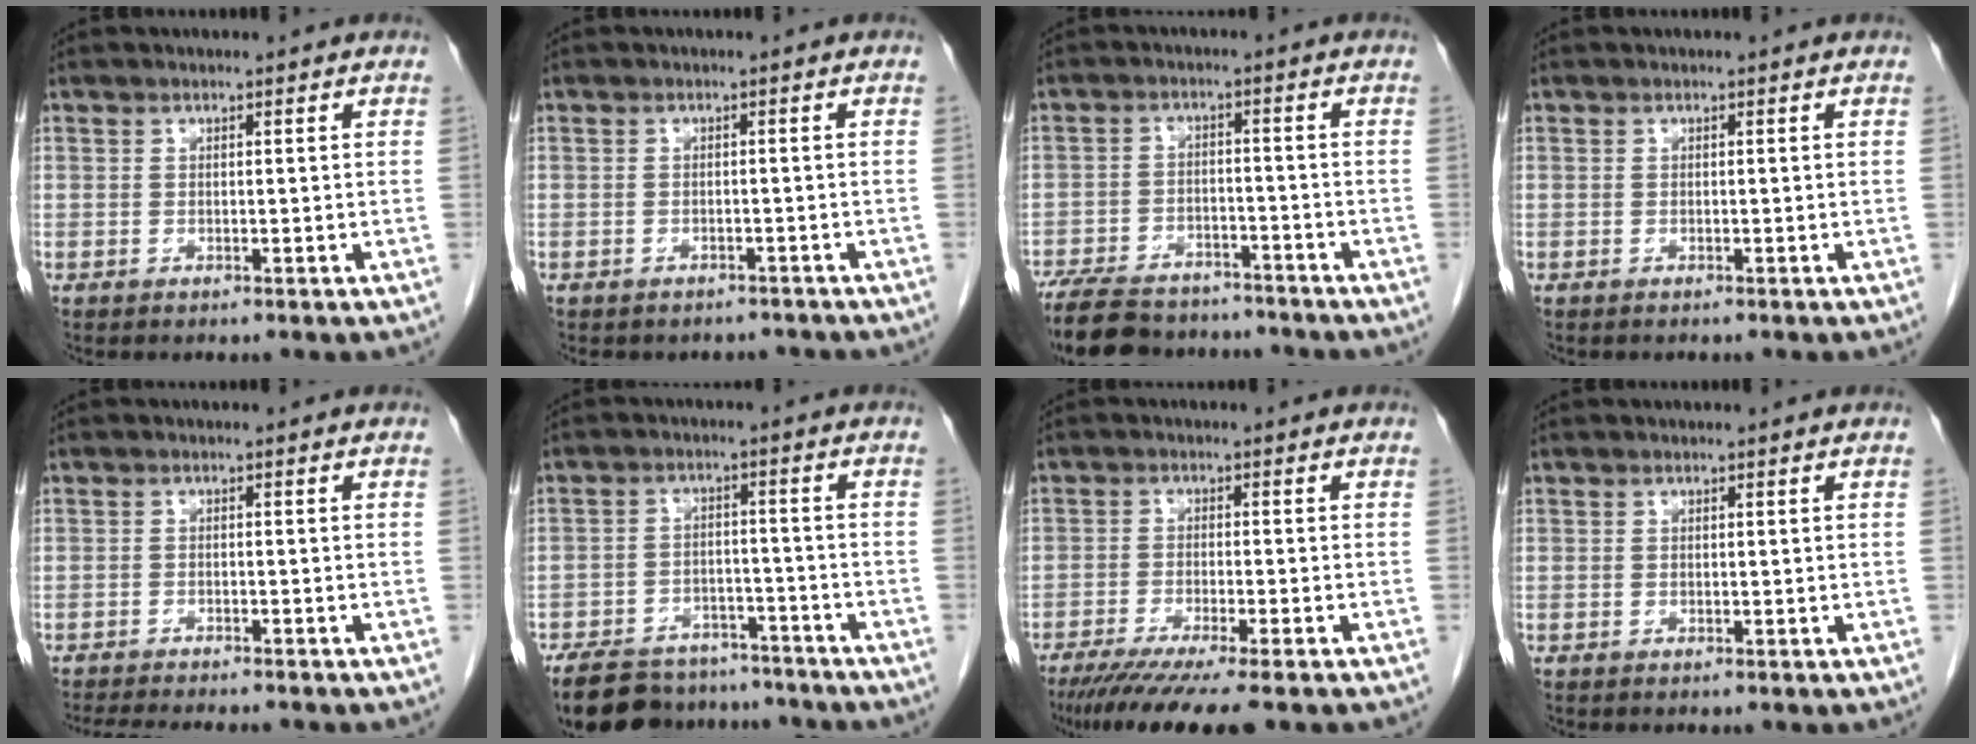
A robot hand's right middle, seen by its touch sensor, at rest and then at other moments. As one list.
[{"total": 4.2, "force": [-3.7, 1.9, 0.3], "torque": [-0.003, 0.008, -0.044]}, {"total": 15.7, "force": [-13.4, 5.6, 6.0], "torque": [-0.137, -0.006, -0.196]}, {"total": 0.0}, {"total": 10.7, "force": [-9.6, 1.6, 4.4], "torque": [-0.062, -0.015, -0.130]}, {"total": 15.7, "force": [-13.6, 6.2, 4.8], "torque": [-0.096, 0.006, -0.192]}, {"total": 10.7, "force": [-8.4, -0.1, 6.5], "torque": [-0.086, -0.027, -0.131]}, {"total": 0.0}]